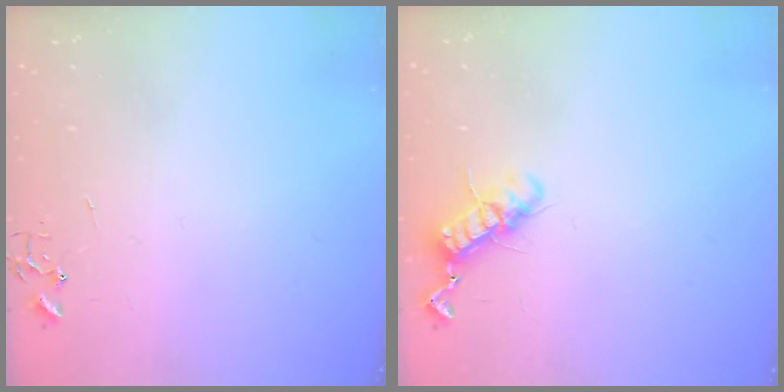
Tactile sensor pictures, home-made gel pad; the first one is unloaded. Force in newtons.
{"total": 11.1, "press": 11.1, "slide": 0.7}